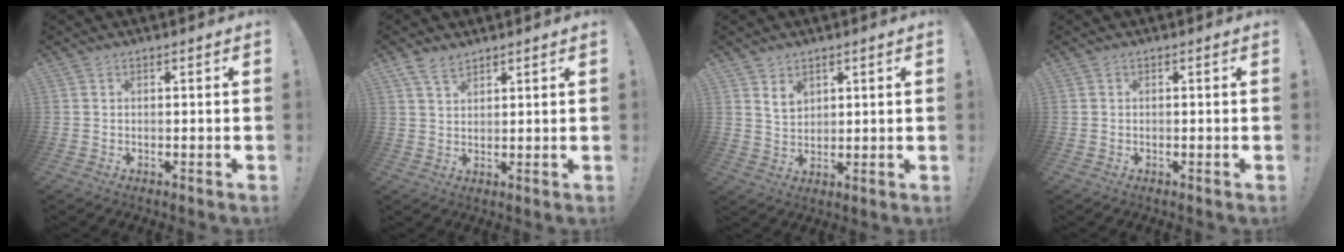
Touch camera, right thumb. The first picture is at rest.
{"total": 5.0, "force": [3.7, 2.4, 2.4], "torque": [-0.046, -0.014, 0.070]}
{"total": 5.6, "force": [3.7, 3.6, 2.0], "torque": [-0.025, -0.020, 0.068]}
{"total": 0.0}